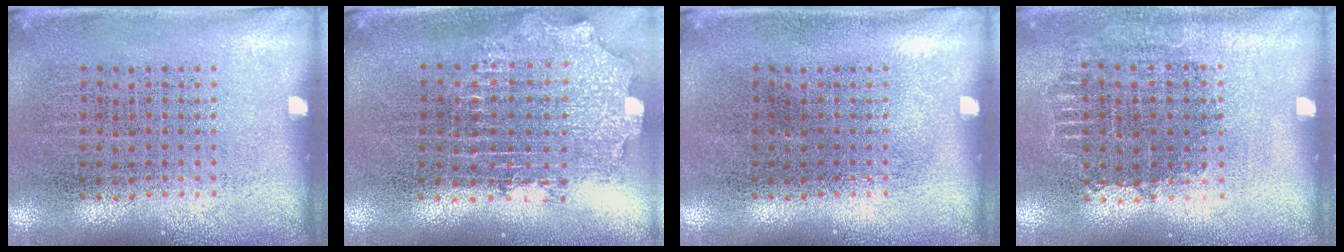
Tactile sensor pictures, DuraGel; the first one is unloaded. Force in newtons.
{"total": 2.1, "press": 1.6, "slide": 1.4}
{"total": 0.0}
{"total": 0.8, "press": 0.7, "slide": 0.3}